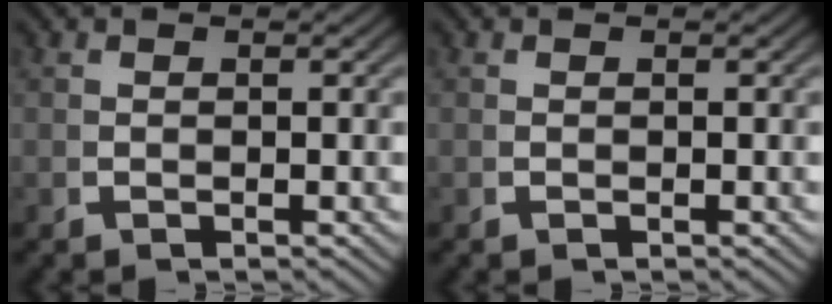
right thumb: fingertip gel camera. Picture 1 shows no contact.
{"total": 1.2, "force": [0.3, -1.1, -0.4], "torque": [0.018, 0.001, 0.010]}